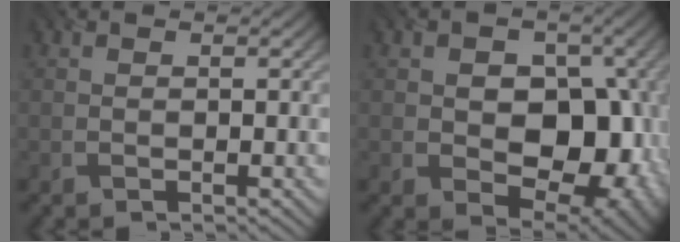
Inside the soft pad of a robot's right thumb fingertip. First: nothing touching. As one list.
[{"total": 13.3, "force": [-0.8, 9.4, 9.4], "torque": [-0.110, -0.010, 0.004]}]